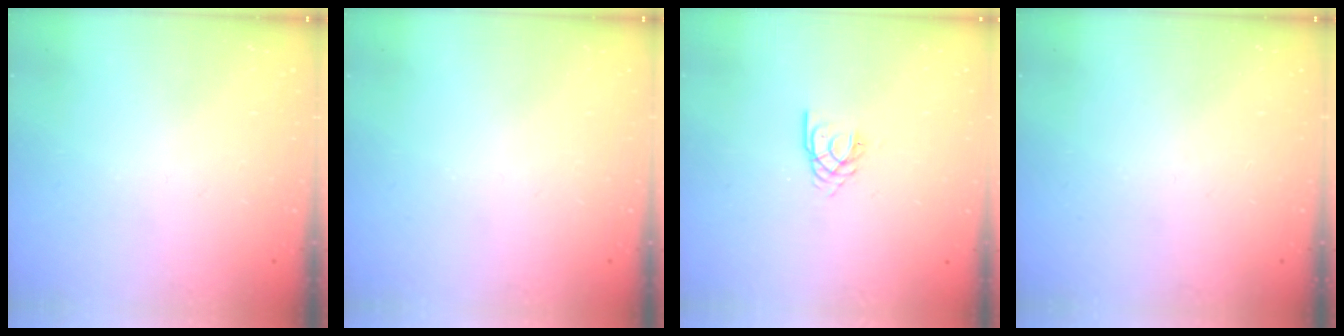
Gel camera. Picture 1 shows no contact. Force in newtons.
{"total": 0.0}
{"total": 2.1, "press": 2.1, "slide": 0.3}
{"total": 0.0}